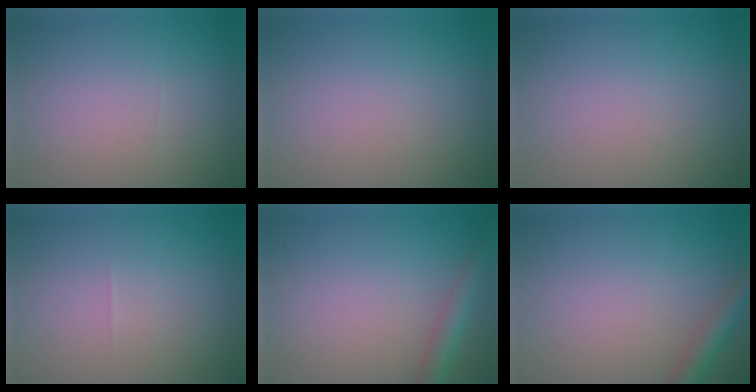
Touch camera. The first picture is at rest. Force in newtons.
{"total": 0.0}
{"total": 0.0}
{"total": 0.0}
{"total": 2.9, "press": 2.9, "slide": 0.1}
{"total": 2.9, "press": 2.9, "slide": 0.2}